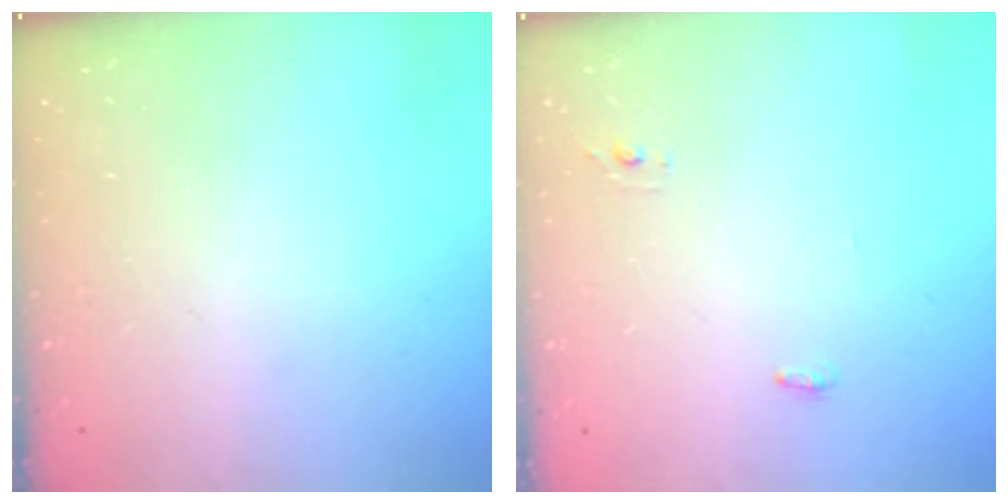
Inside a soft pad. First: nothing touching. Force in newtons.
{"total": 7.6, "press": 3.8, "slide": 6.6}